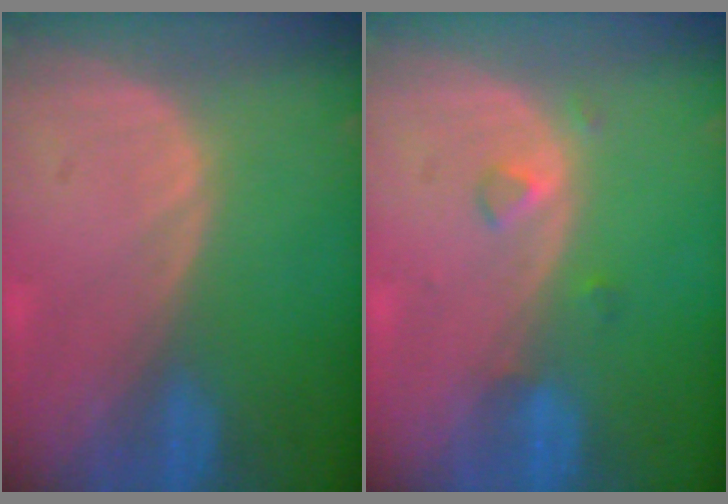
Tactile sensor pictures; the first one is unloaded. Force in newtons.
{"total": 1.8, "press": 1.8, "slide": 0.1}